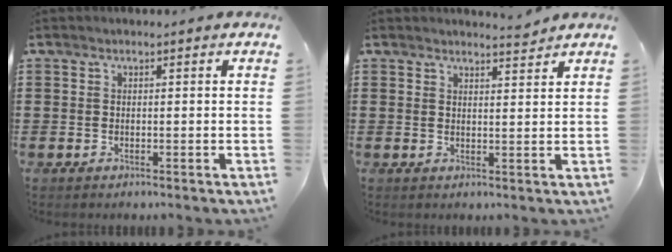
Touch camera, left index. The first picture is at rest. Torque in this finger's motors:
{"motor_torque": [0.36, 0.13, 0.11, 0.02]}